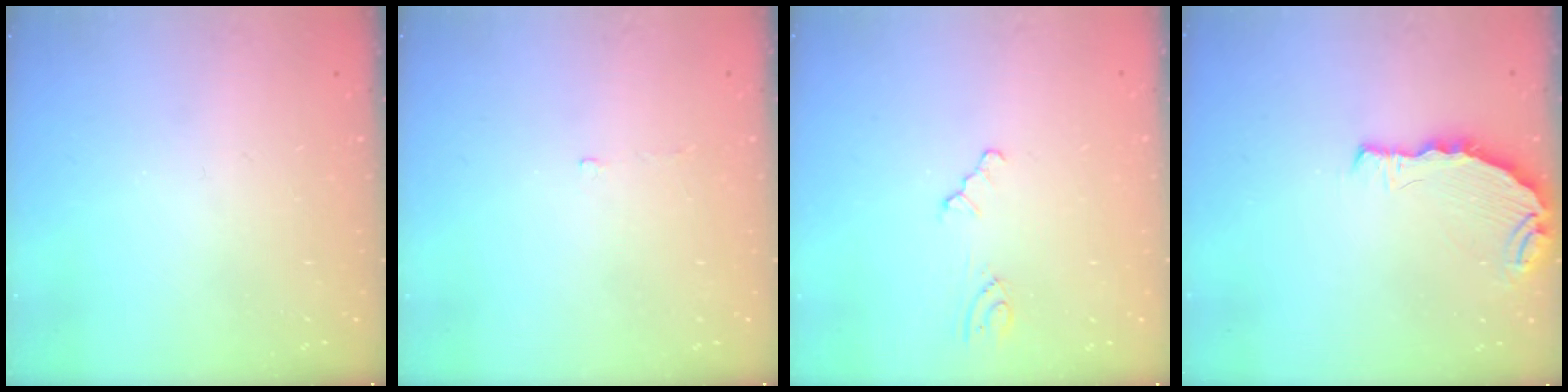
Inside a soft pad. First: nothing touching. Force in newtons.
{"total": 1.6, "press": 1.5, "slide": 0.3}
{"total": 2.5, "press": 2.5, "slide": 0.5}
{"total": 7.4, "press": 5.7, "slide": 4.7}